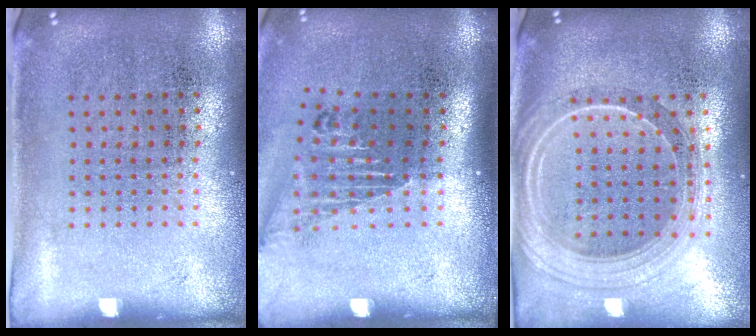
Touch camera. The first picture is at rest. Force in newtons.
{"total": 1.6, "press": 1.3, "slide": 0.9}
{"total": 2.5, "press": 2.1, "slide": 1.3}